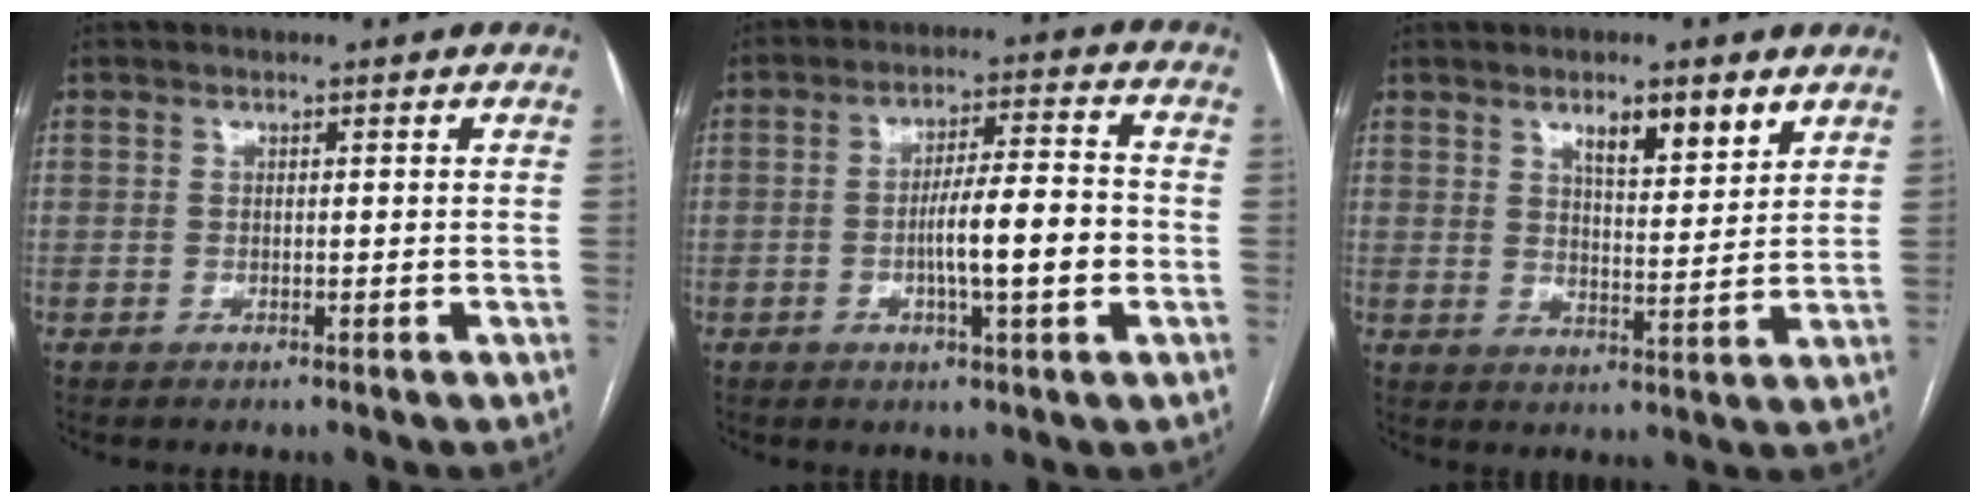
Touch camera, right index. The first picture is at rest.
{"total": 8.9, "force": [-1.6, 1.1, 8.7], "torque": [-0.140, 0.012, -0.026]}
{"total": 6.5, "force": [4.2, 1.5, 4.7], "torque": [-0.077, -0.005, 0.065]}